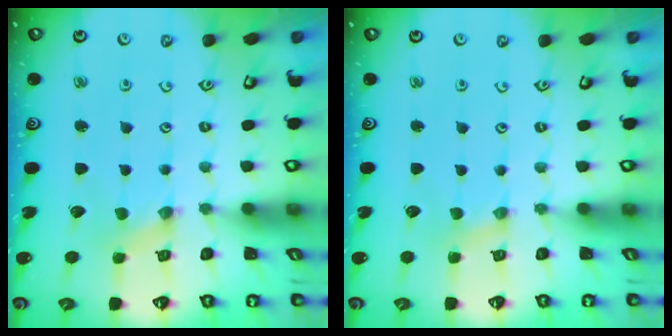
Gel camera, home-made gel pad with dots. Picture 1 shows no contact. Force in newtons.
{"total": 0.0}